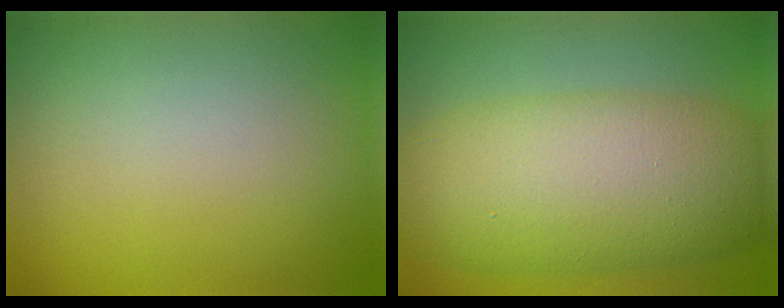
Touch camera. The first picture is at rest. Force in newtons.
{"total": 10.1, "press": 10.1, "slide": 0.3}